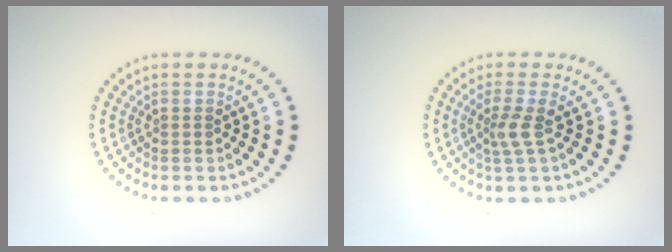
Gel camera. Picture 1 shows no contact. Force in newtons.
{"total": 2.0, "press": 1.3, "slide": 1.5}